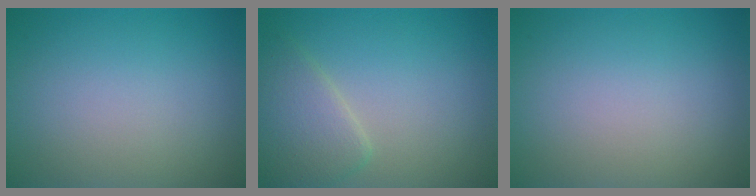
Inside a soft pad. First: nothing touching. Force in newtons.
{"total": 3.5, "press": 3.5, "slide": 0.1}
{"total": 0.0}